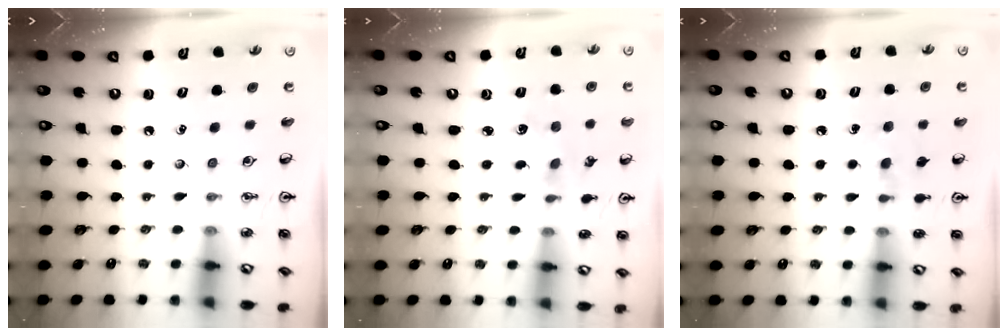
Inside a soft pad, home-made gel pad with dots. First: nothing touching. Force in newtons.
{"total": 1.6, "press": 1.5, "slide": 0.4}
{"total": 5.9, "press": 5.9, "slide": 0.6}